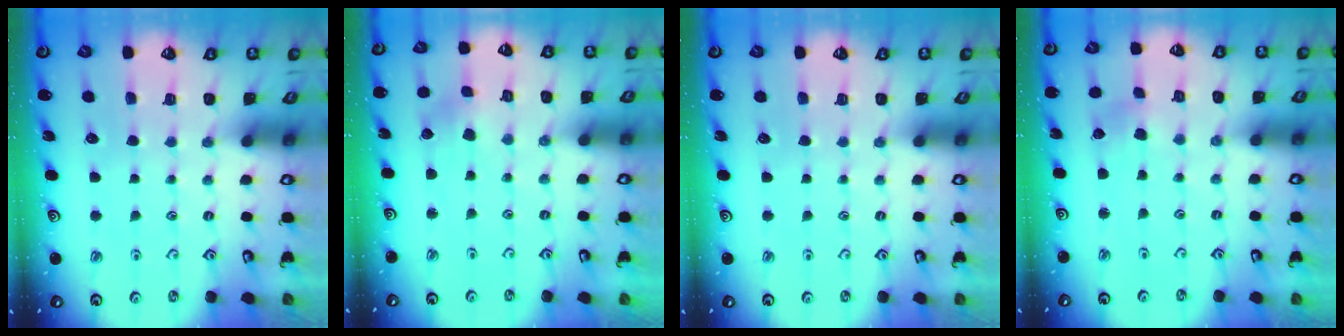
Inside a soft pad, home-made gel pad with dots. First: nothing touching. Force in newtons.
{"total": 1.4, "press": 1.4, "slide": 0.2}
{"total": 0.0}
{"total": 2.6, "press": 2.6, "slide": 0.4}